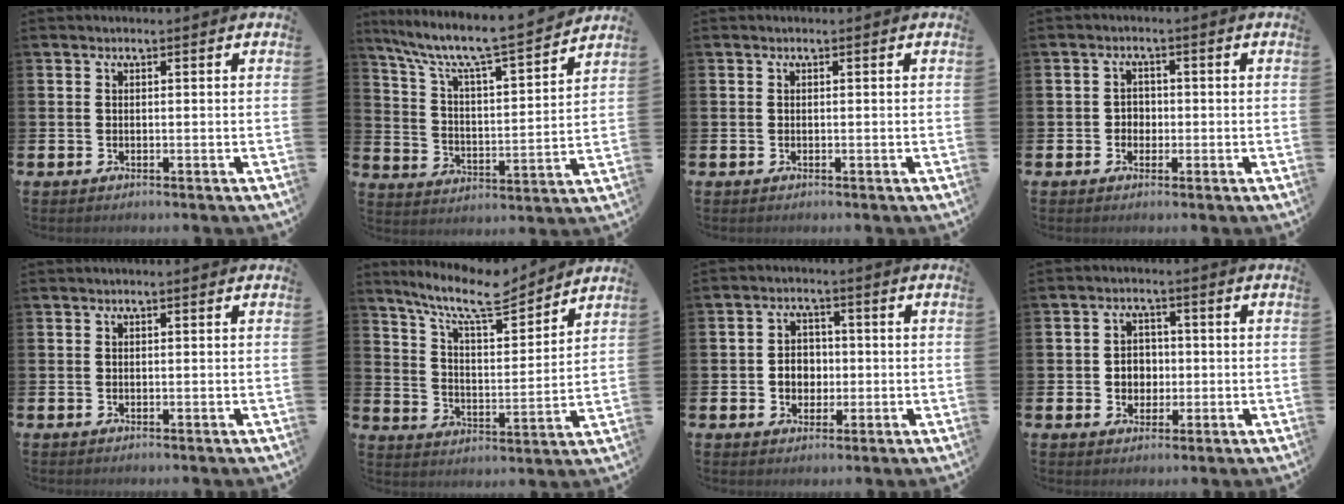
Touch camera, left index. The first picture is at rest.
{"total": 8.5, "force": [7.7, 0.7, 3.5], "torque": [-0.098, -0.059, 0.126]}
{"total": 0.0}
{"total": 2.0, "force": [-0.3, 1.8, 0.7], "torque": [-0.003, 0.002, -0.013]}
{"total": 0.0}
{"total": 10.1, "force": [8.7, 1.9, 4.7], "torque": [-0.105, -0.054, 0.150]}
{"total": 3.7, "force": [-0.3, 3.3, 1.8], "torque": [-0.021, 0.001, -0.016]}
{"total": 3.4, "force": [0.0, 3.1, 1.4], "torque": [-0.016, 0.001, -0.011]}